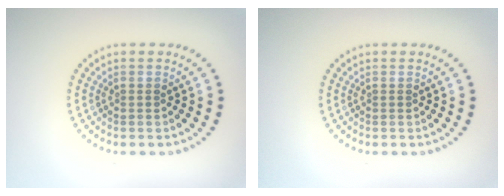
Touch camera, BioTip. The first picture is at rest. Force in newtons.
{"total": 0.0}